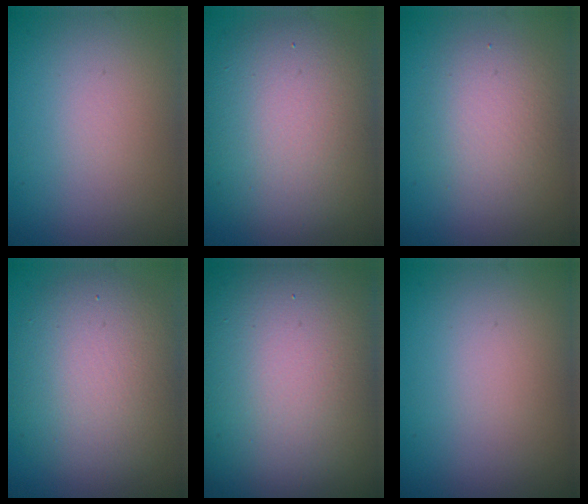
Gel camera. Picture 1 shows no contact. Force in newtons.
{"total": 9.6, "press": 9.5, "slide": 0.7}
{"total": 3.6, "press": 3.6, "slide": 0.4}
{"total": 7.4, "press": 7.4, "slide": 0.8}
{"total": 19.9, "press": 19.9, "slide": 1.0}
{"total": 0.0}